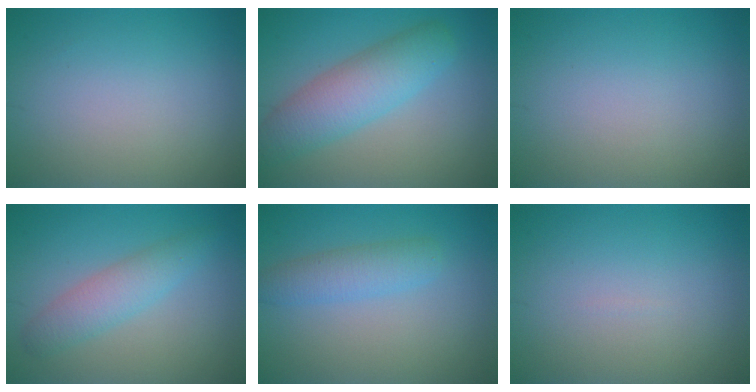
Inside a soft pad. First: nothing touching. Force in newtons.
{"total": 5.7, "press": 5.7, "slide": 0.1}
{"total": 0.0}
{"total": 3.1, "press": 3.1, "slide": 0.1}
{"total": 2.8, "press": 2.8, "slide": 0.1}
{"total": 0.0}